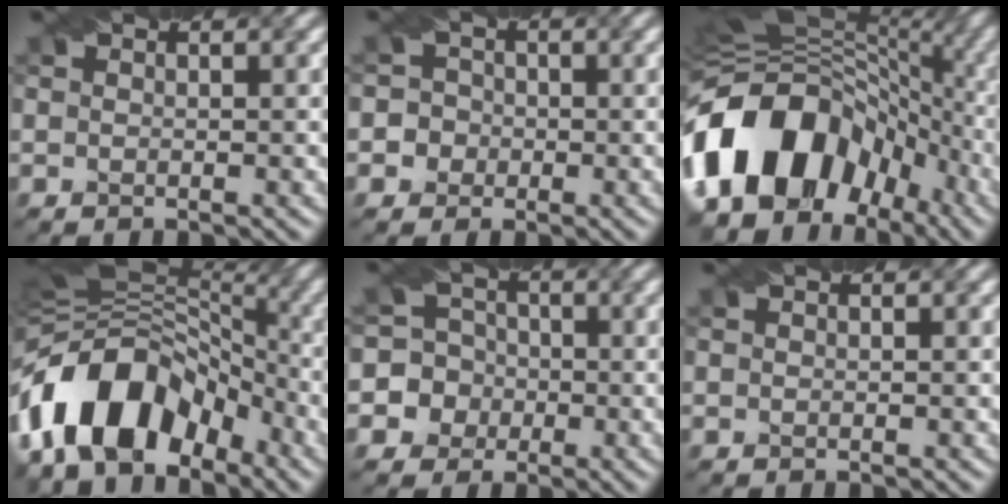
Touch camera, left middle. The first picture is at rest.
{"total": 4.0, "force": [-1.2, 3.8, 0.5], "torque": [0.010, 0.021, -0.043]}
{"total": 14.2, "force": [-5.1, 9.9, 8.9], "torque": [-0.159, 0.022, -0.104]}
{"total": 12.3, "force": [-5.7, 7.6, 7.8], "torque": [-0.142, 0.025, -0.110]}
{"total": 8.1, "force": [-2.4, 7.6, 0.9], "torque": [-0.032, 0.013, -0.069]}
{"total": 0.0}